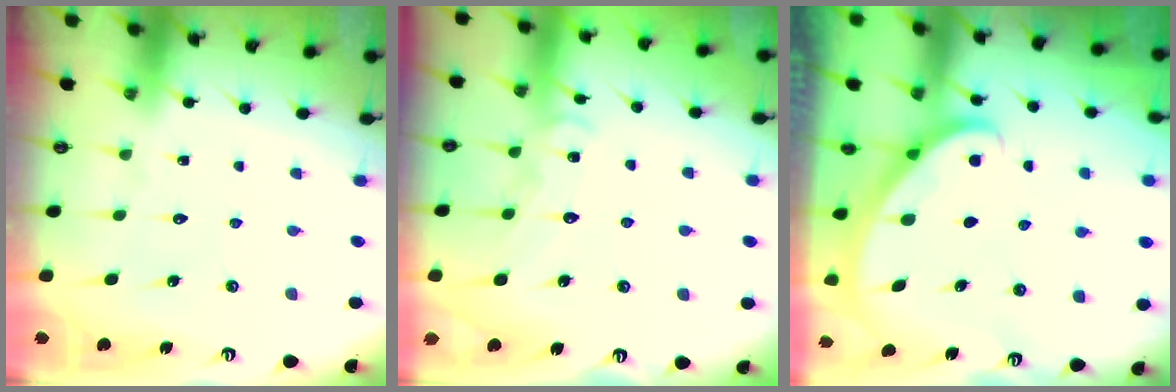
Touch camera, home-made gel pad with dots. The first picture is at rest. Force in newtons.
{"total": 9.3, "press": 9.3, "slide": 0.7}
{"total": 2.9, "press": 2.9, "slide": 0.2}